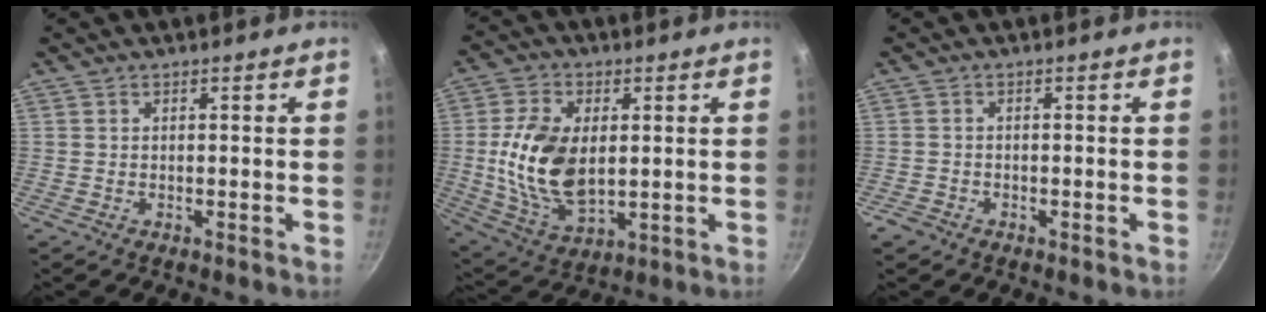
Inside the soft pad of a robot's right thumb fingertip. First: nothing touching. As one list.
[{"total": 15.4, "force": [1.0, 9.3, 12.2], "torque": [-0.220, -0.011, 0.027]}, {"total": 1.9, "force": [-1.2, 1.3, 0.6], "torque": [-0.014, 0.010, -0.022]}]